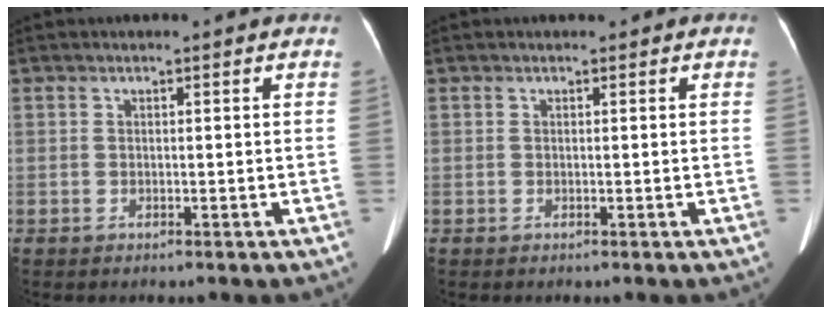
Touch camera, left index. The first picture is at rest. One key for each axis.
{"total": 0.0}